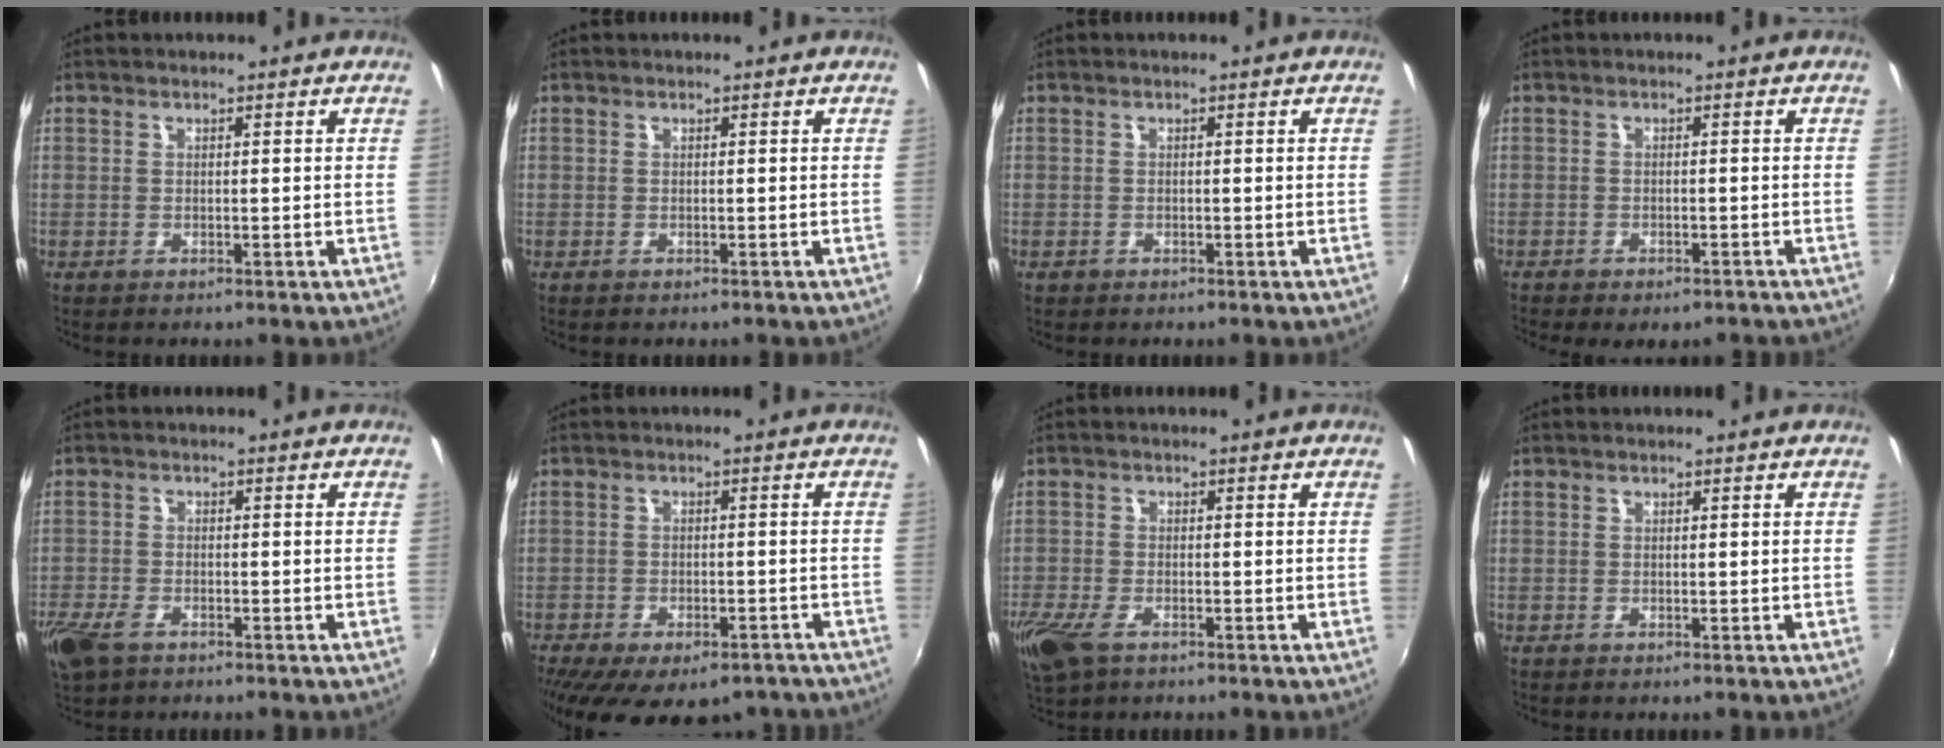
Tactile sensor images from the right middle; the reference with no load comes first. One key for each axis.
{"total": 0.0}
{"total": 0.8, "fx": -0.5, "fy": 0.6, "fz": 0.1, "tx": -0.004, "ty": -0.003, "tz": -0.008}
{"total": 5.6, "fx": -4.5, "fy": 1.7, "fz": 2.8, "tx": -0.064, "ty": -0.020, "tz": -0.059}
{"total": 6.7, "fx": -4.3, "fy": 3.4, "fz": 3.8, "tx": -0.106, "ty": -0.017, "tz": -0.083}
{"total": 16.5, "fx": -12.0, "fy": 7.1, "fz": 8.8, "tx": -0.178, "ty": -0.035, "tz": -0.157}
{"total": 7.7, "fx": -4.6, "fy": 3.7, "fz": 5.0, "tx": -0.128, "ty": -0.027, "tz": -0.087}
{"total": 0.0}